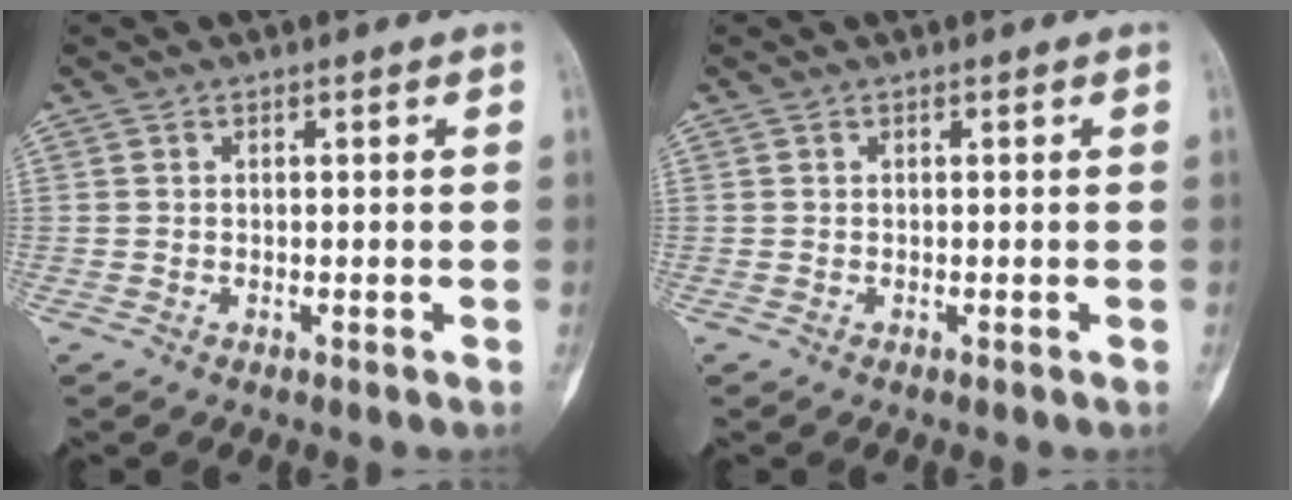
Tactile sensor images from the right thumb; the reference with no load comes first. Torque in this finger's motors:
{"motor_torque": [0.06, -0.04, 0.20, 0.06, 0.12]}